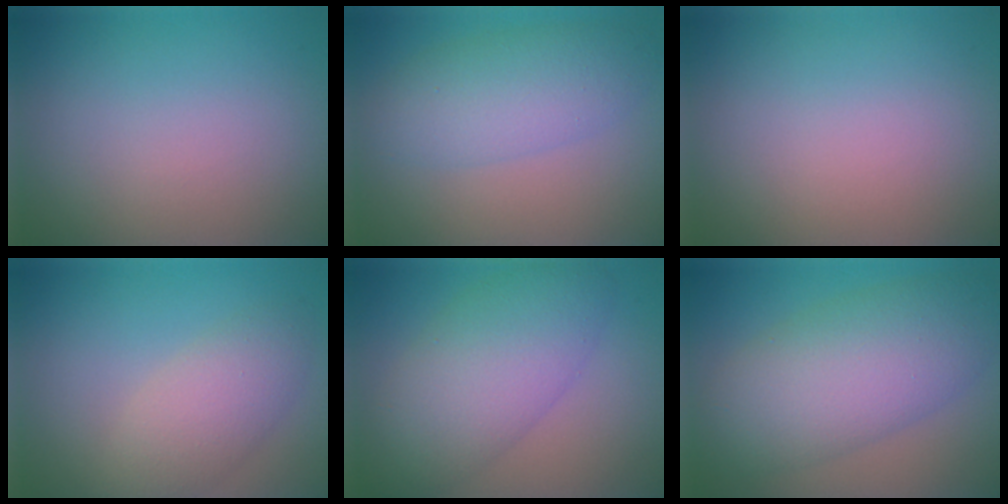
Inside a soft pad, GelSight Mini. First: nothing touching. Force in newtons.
{"total": 4.7, "press": 4.7, "slide": 0.1}
{"total": 0.0}
{"total": 3.8, "press": 3.7, "slide": 0.3}
{"total": 7.2, "press": 7.2, "slide": 0.1}
{"total": 8.4, "press": 8.4, "slide": 0.4}